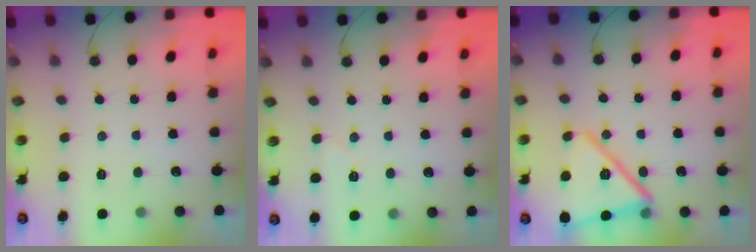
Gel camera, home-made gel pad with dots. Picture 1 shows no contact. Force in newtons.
{"total": 3.8, "press": 3.3, "slide": 1.9}
{"total": 17.6, "press": 16.2, "slide": 6.8}